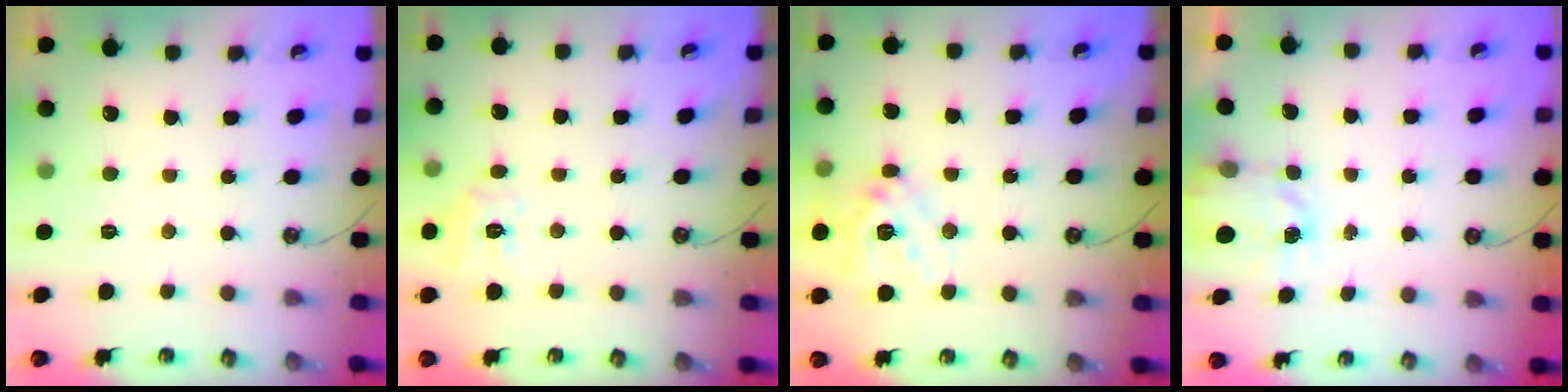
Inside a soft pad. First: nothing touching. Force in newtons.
{"total": 9.3, "press": 9.3, "slide": 0.9}
{"total": 16.5, "press": 16.2, "slide": 2.9}
{"total": 3.6, "press": 3.6, "slide": 0.4}